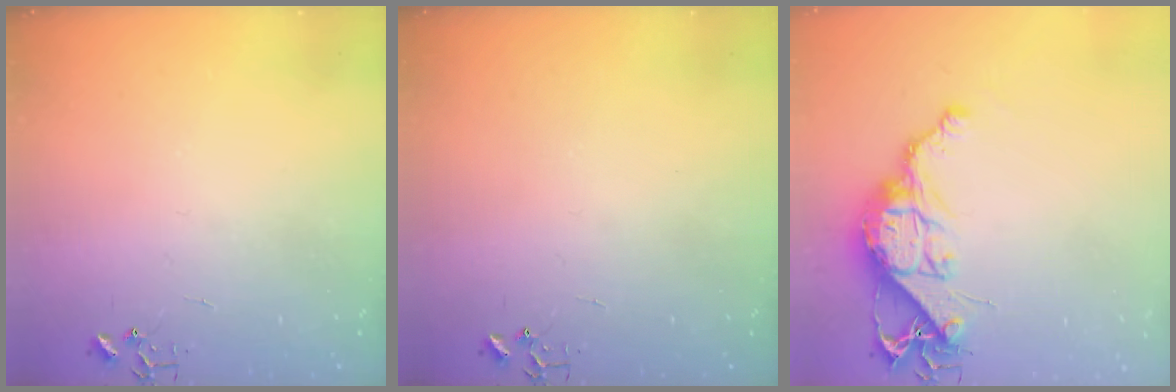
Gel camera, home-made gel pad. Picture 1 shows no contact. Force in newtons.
{"total": 0.0}
{"total": 12.8, "press": 12.7, "slide": 1.0}